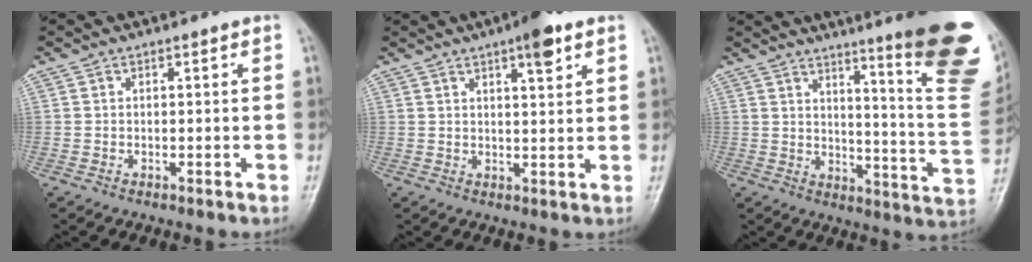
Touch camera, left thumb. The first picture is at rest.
{"total": 6.2, "force": [3.5, 1.7, 4.8], "torque": [-0.058, -0.015, 0.047]}
{"total": 25.2, "force": [14.9, 3.4, 20.0], "torque": [-0.205, -0.091, 0.191]}